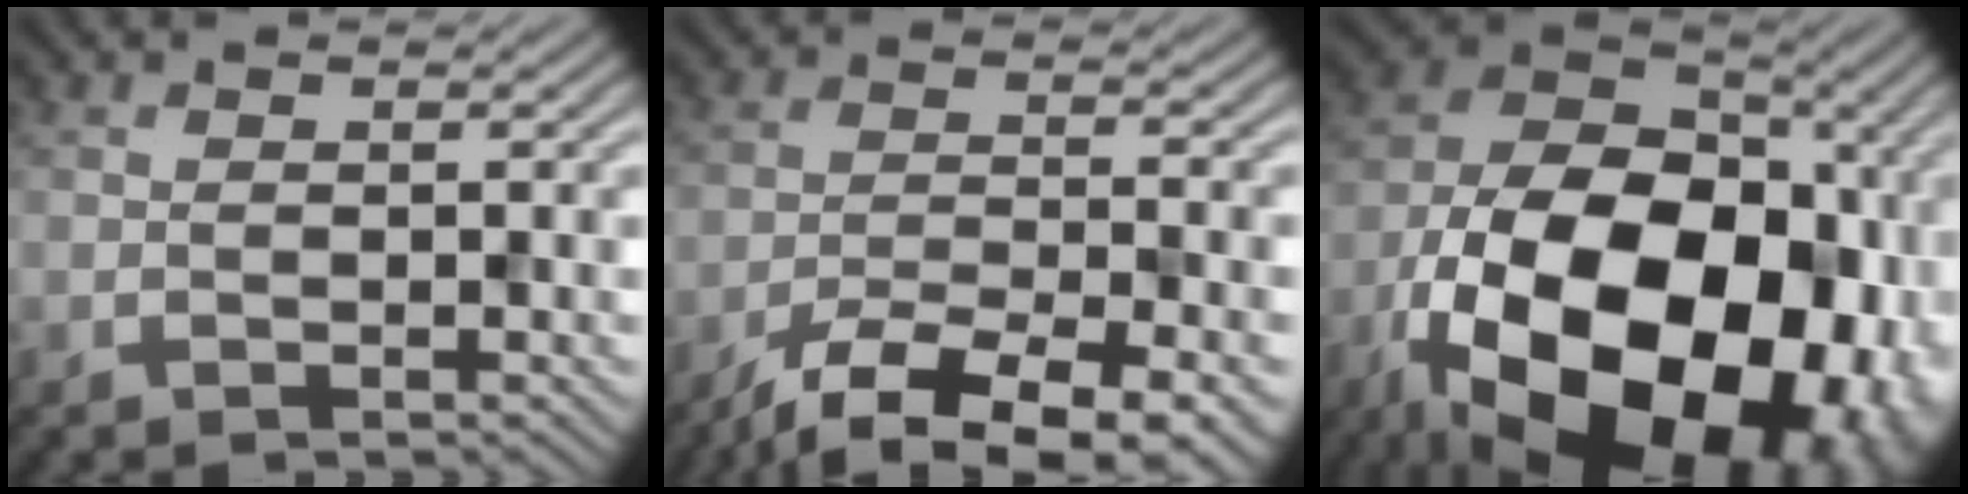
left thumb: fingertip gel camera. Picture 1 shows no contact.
{"total": 10.1, "force": [-7.6, 2.1, 6.3], "torque": [-0.116, -0.010, -0.122]}
{"total": 23.2, "force": [-8.8, 14.1, 16.2], "torque": [-0.324, -0.034, -0.125]}